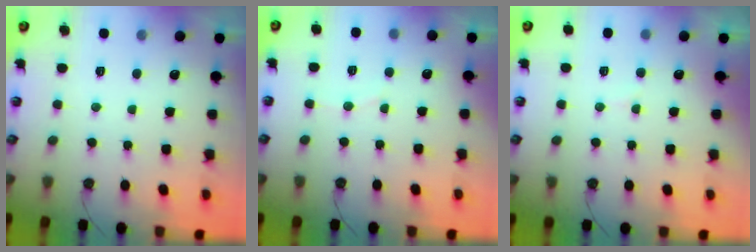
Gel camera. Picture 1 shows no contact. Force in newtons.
{"total": 4.2, "press": 3.9, "slide": 1.6}
{"total": 5.3, "press": 5.3, "slide": 0.4}